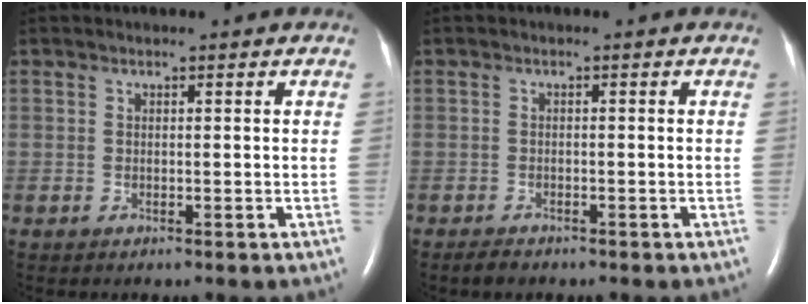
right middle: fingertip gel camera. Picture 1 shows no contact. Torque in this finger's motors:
{"motor_torque": [0.11, -0.11, -0.01, 0.00]}